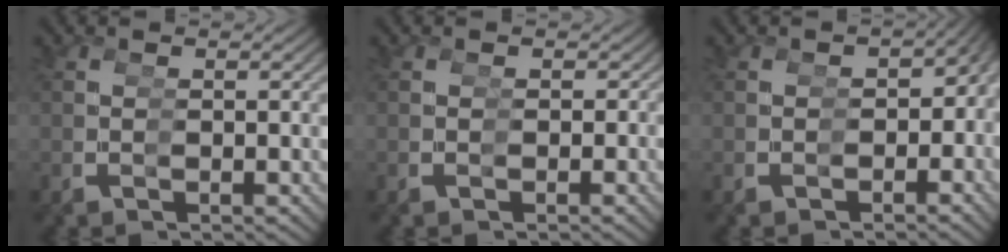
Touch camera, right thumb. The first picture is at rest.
{"total": 1.4, "force": [-0.1, 1.4, 0.3], "torque": [0.010, -0.010, 0.000]}
{"total": 3.6, "force": [-1.2, 2.6, 2.1], "torque": [-0.013, -0.015, -0.012]}